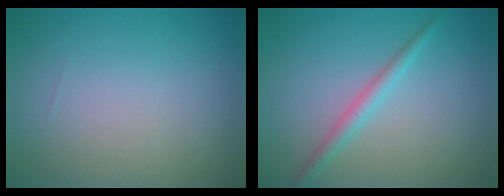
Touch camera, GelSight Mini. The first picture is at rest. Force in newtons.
{"total": 1.8, "press": 1.8, "slide": 0.1}